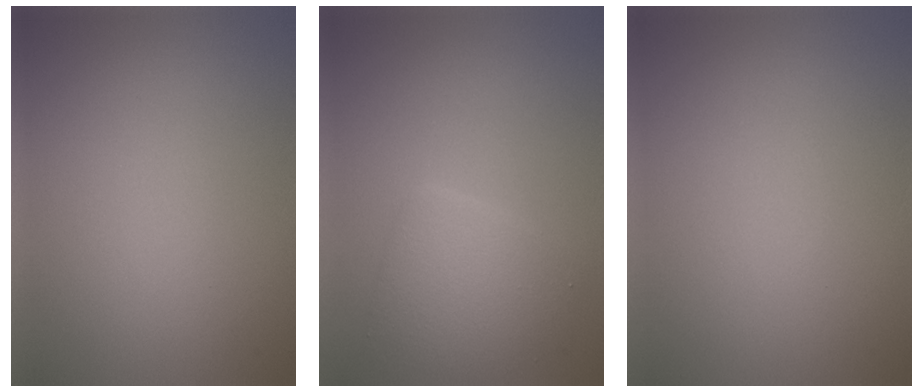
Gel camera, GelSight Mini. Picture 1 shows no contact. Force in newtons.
{"total": 3.6, "press": 3.6, "slide": 0.1}
{"total": 0.0}